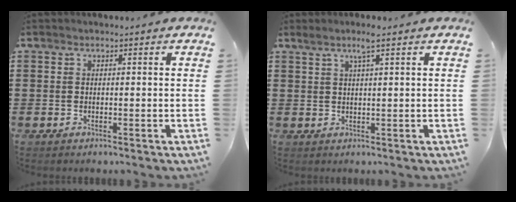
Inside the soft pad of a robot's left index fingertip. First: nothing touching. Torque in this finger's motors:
{"motor_torque": [0.50, -0.39, 0.06, 0.02]}